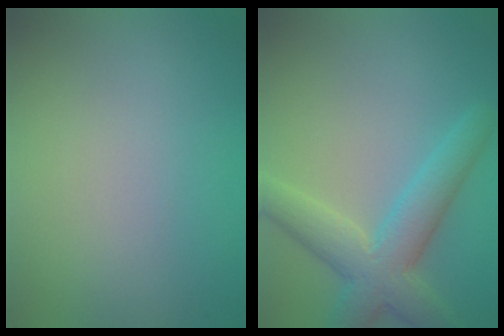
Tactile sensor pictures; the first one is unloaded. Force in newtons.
{"total": 5.5, "press": 5.5, "slide": 0.4}